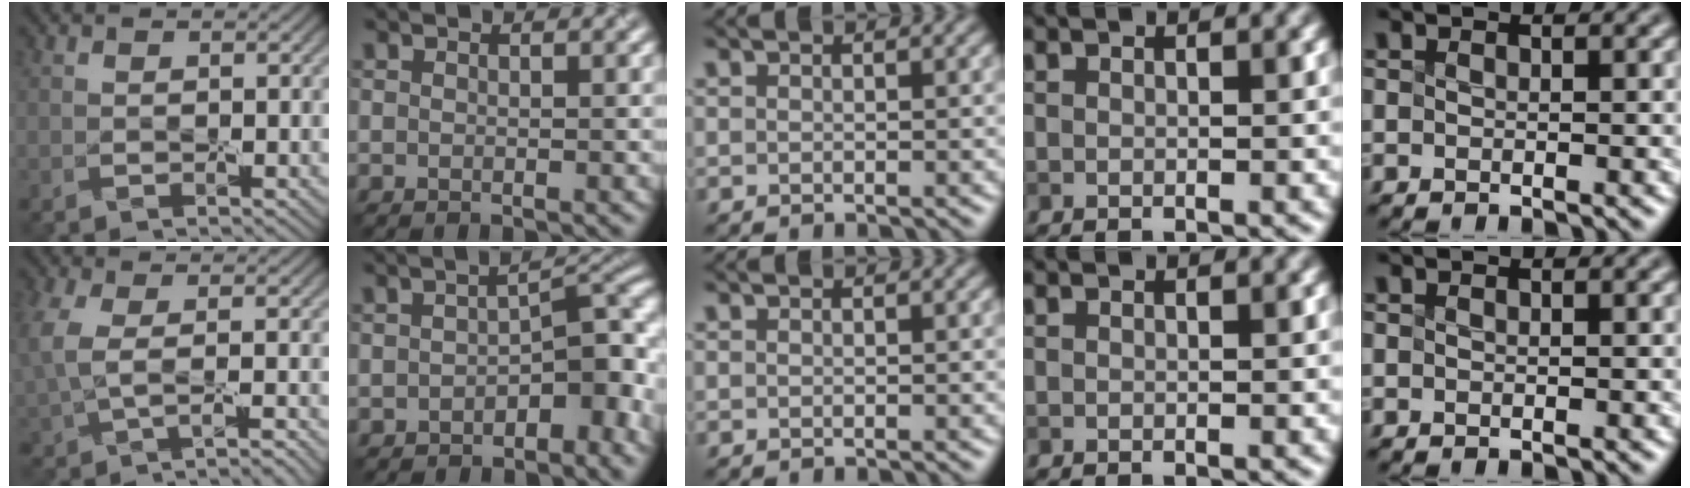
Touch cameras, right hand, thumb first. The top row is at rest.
{"thumb": {"total": 3.7, "force": [-0.3, 1.4, 3.4], "torque": [-0.098, -0.006, -0.004]}, "index": {"total": 6.0, "force": [-2.4, 3.0, 4.6], "torque": [-0.043, 0.014, -0.044]}}